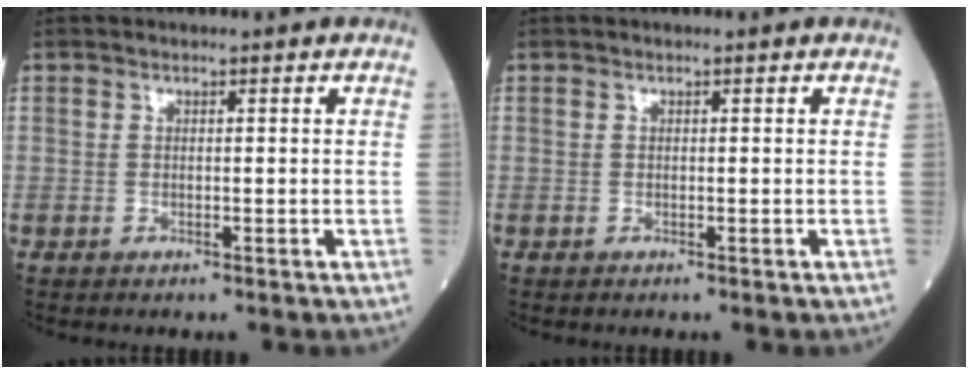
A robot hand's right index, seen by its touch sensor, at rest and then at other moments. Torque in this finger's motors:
{"motor_torque": [0.00, 0.00, 0.00, 0.01]}